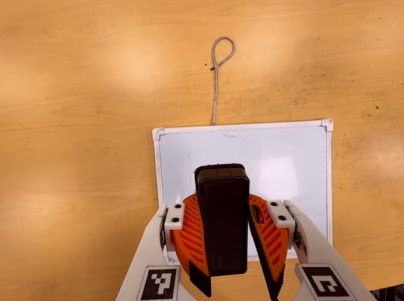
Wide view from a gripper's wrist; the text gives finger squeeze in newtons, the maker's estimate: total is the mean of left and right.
{"total": 9.9, "left": 10.4, "right": 9.4}